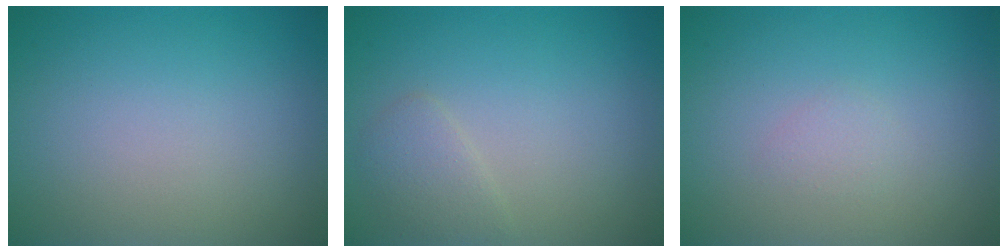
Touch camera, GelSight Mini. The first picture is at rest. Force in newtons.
{"total": 1.7, "press": 1.7, "slide": 0.0}
{"total": 0.7, "press": 0.7, "slide": 0.0}